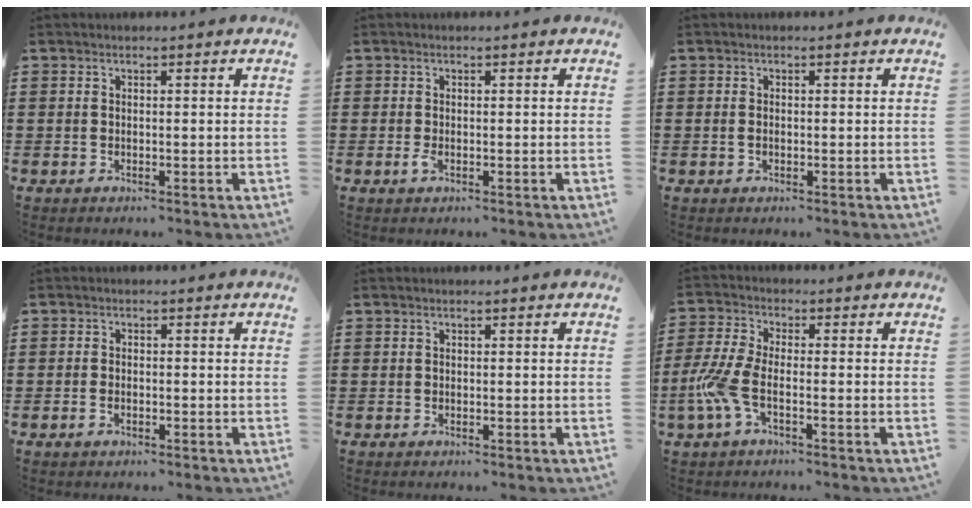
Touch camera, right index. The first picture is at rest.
{"total": 1.3, "force": [-0.4, 0.5, 1.1], "torque": [-0.037, -0.009, -0.012]}
{"total": 0.8, "force": [-0.1, 0.4, 0.7], "torque": [-0.016, 0.001, -0.003]}
{"total": 1.1, "force": [-0.5, 0.6, 0.8], "torque": [-0.016, 0.000, -0.009]}
{"total": 0.0}
{"total": 6.8, "force": [-2.5, 2.7, 5.8], "torque": [-0.147, -0.014, -0.050]}